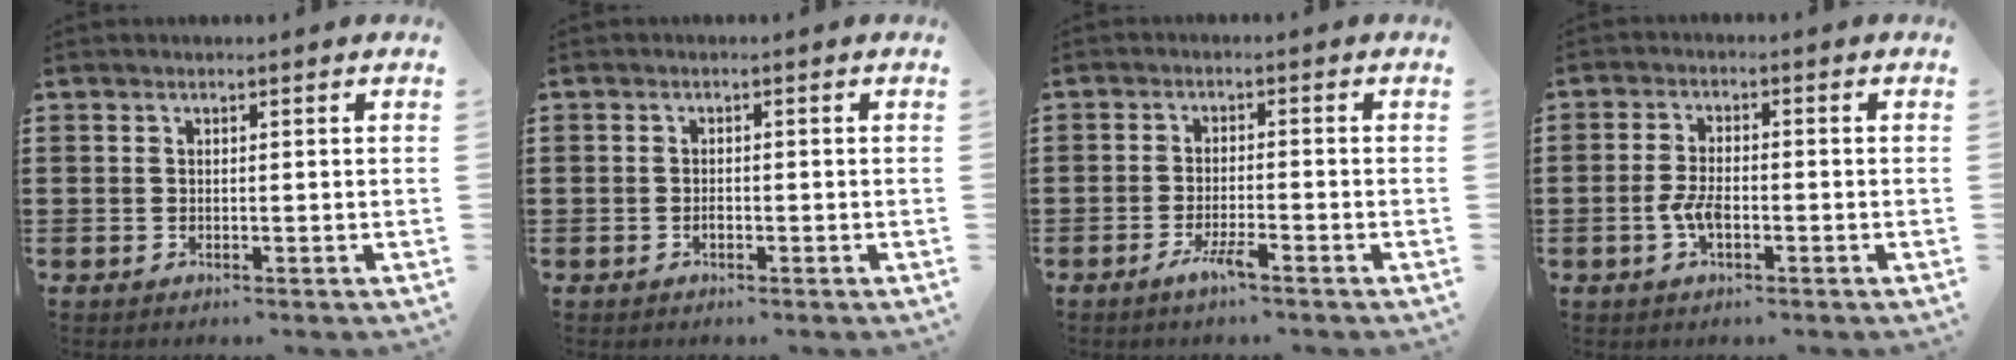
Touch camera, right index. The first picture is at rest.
{"total": 0.8, "force": [-0.5, 0.4, 0.5], "torque": [-0.011, -0.006, -0.006]}
{"total": 3.1, "force": [-2.1, 0.3, 2.3], "torque": [-0.044, -0.001, -0.039]}
{"total": 3.8, "force": [-1.4, 1.5, 3.2], "torque": [-0.080, -0.006, -0.029]}